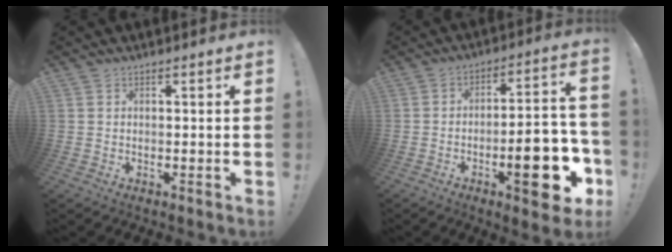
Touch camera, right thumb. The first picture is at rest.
{"total": 17.6, "force": [-7.0, 5.2, 15.3], "torque": [-0.185, 0.034, -0.100]}